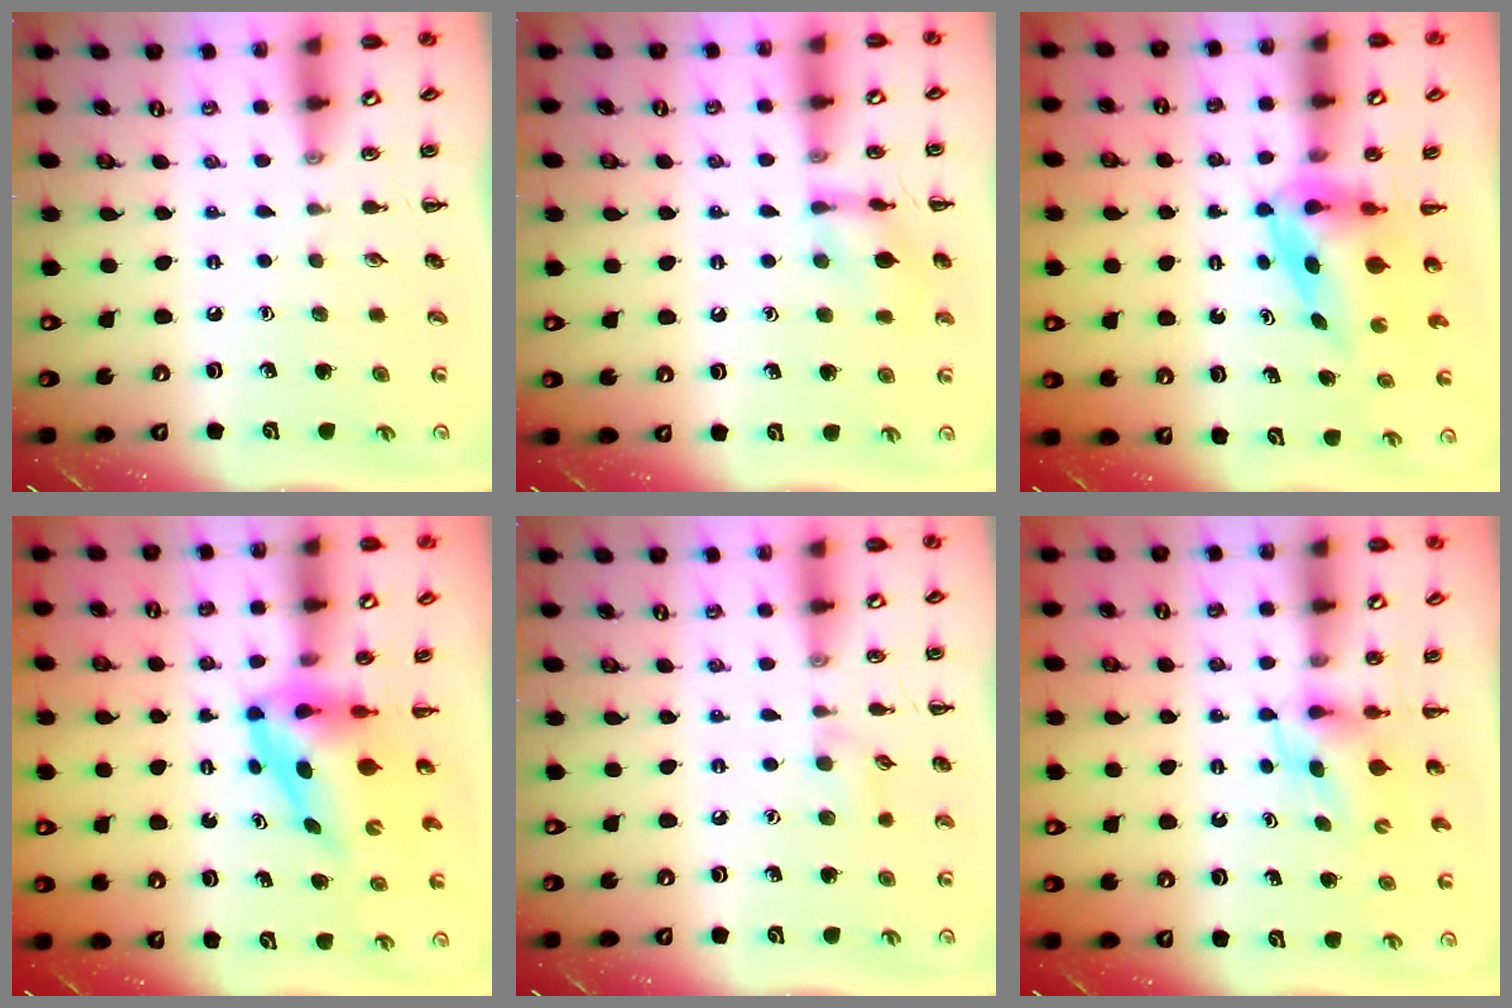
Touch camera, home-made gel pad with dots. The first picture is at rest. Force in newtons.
{"total": 10.3, "press": 10.3, "slide": 0.4}
{"total": 4.0, "press": 3.9, "slide": 0.7}
{"total": 5.4, "press": 5.2, "slide": 1.6}
{"total": 6.4, "press": 5.9, "slide": 2.4}
{"total": 3.1, "press": 2.9, "slide": 1.2}